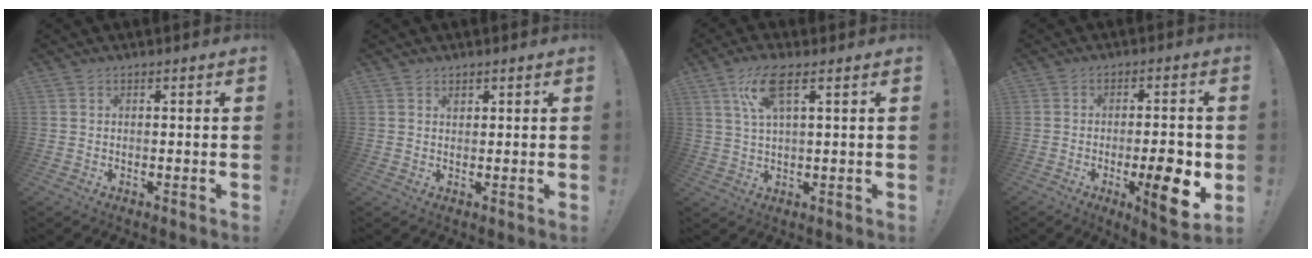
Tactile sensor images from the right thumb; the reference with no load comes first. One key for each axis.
{"total": 1.2, "fx": 0.9, "fy": 0.7, "fz": 0.2, "tx": 0.012, "ty": -0.006, "tz": 0.013}
{"total": 9.0, "fx": 4.0, "fy": 2.5, "fz": 7.7, "tx": -0.144, "ty": 0.000, "tz": 0.073}
{"total": 11.8, "fx": -2.9, "fy": 3.0, "fz": 11.1, "tx": -0.138, "ty": 0.003, "tz": -0.040}